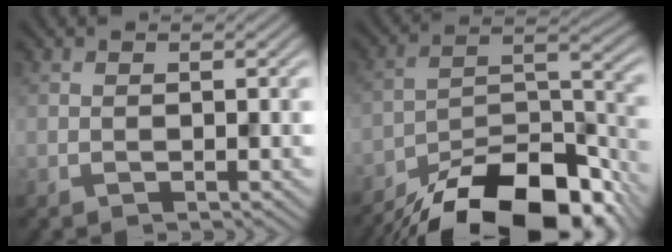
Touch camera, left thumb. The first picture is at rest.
{"total": 18.4, "force": [-14.7, 6.4, 9.0], "torque": [-0.174, -0.032, -0.215]}